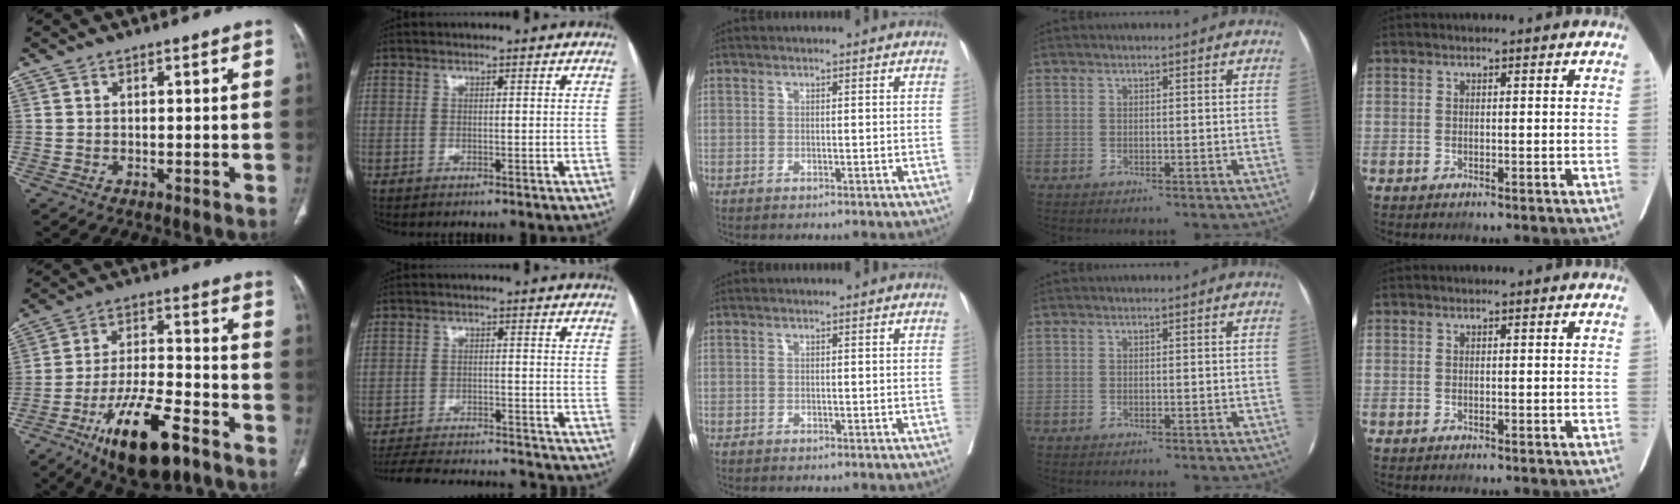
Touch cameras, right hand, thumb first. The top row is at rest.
{"thumb": {"total": 17.2, "force": [-10.0, 6.2, 12.5], "torque": [-0.208, 0.055, -0.163]}, "index": {"total": 18.1, "force": [-17.0, 3.4, 5.2], "torque": [-0.117, -0.006, -0.232]}}